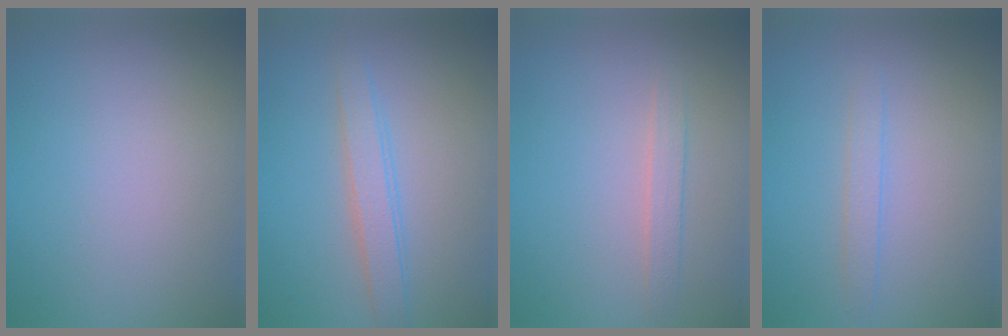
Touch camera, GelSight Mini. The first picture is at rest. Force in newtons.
{"total": 2.5, "press": 2.5, "slide": 0.0}
{"total": 1.3, "press": 1.3, "slide": 0.1}
{"total": 1.2, "press": 1.2, "slide": 0.2}